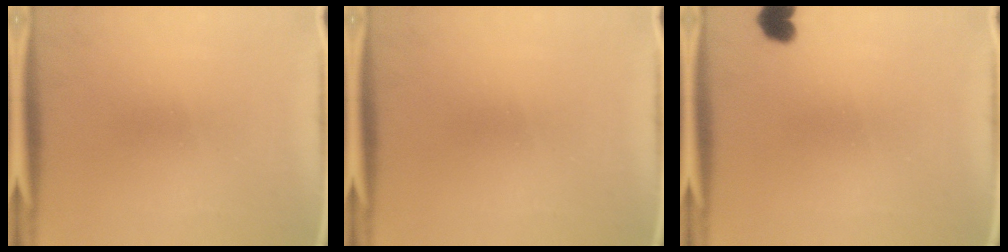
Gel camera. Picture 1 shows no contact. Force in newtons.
{"total": 0.0}
{"total": 2.7}